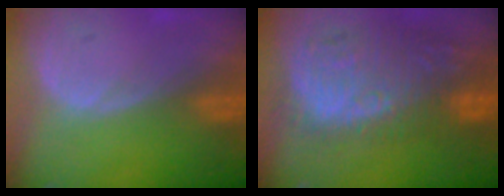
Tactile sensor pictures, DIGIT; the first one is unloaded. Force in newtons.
{"total": 12.1, "press": 11.3, "slide": 4.3}